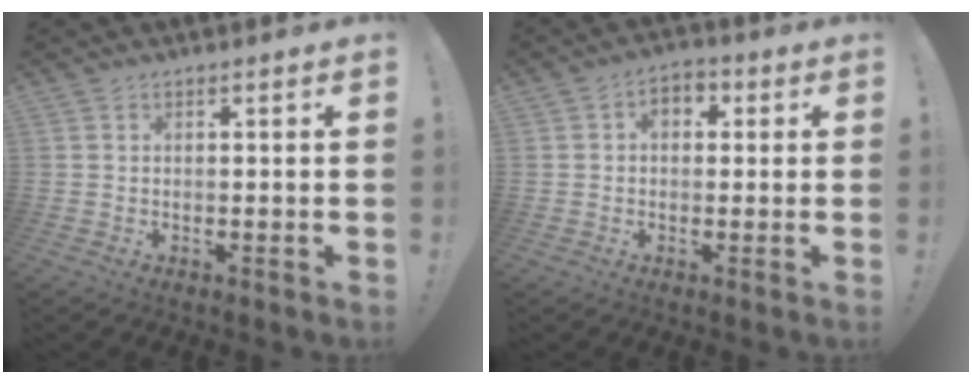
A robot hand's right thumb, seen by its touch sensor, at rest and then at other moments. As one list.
[{"total": 4.7, "force": [0.7, 3.5, 2.9], "torque": [-0.043, 0.006, 0.013]}]